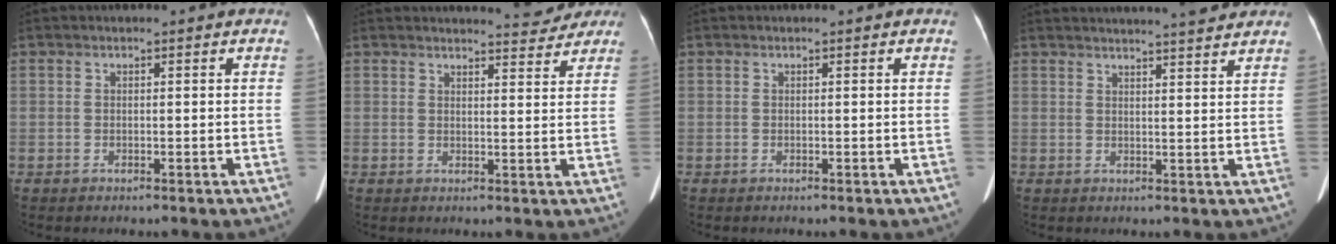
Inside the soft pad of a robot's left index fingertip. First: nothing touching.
{"total": 5.9, "force": [5.8, 1.0, 0.9], "torque": [-0.010, -0.002, 0.057]}
{"total": 0.0}
{"total": 12.5, "force": [11.5, 0.4, 4.7], "torque": [-0.067, 0.010, 0.138]}